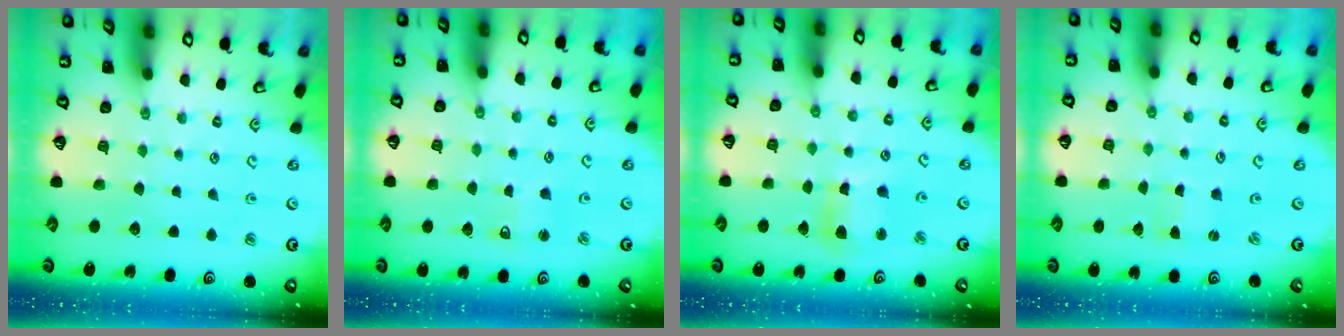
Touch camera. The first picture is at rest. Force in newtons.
{"total": 3.2, "press": 3.2, "slide": 0.6}
{"total": 9.2, "press": 9.2, "slide": 1.0}
{"total": 0.0}